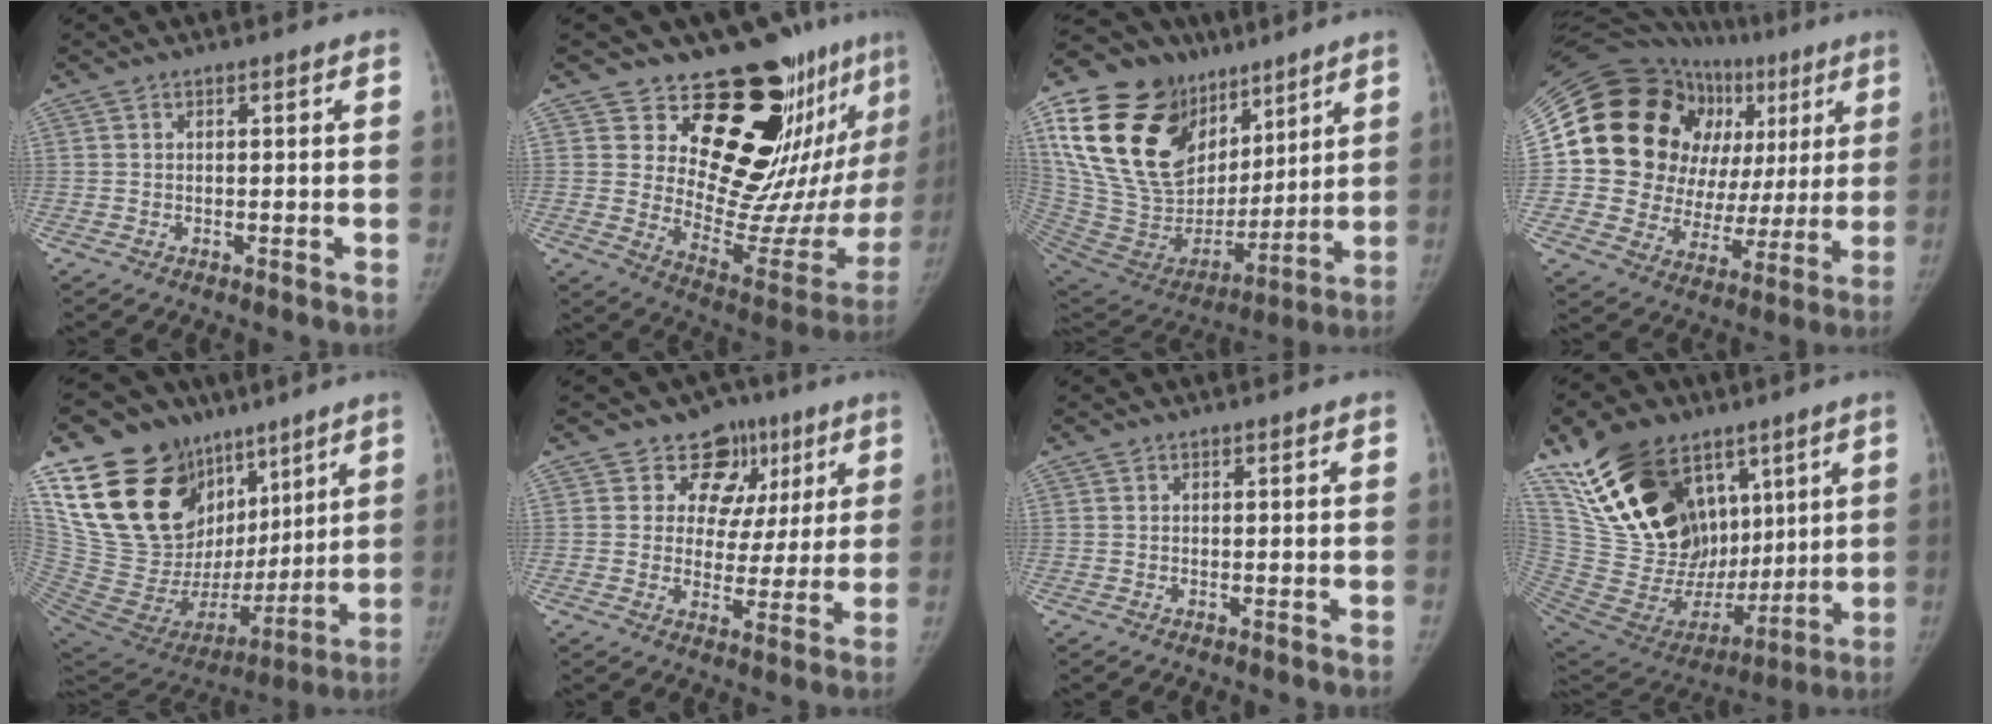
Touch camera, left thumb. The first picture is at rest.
{"total": 23.9, "force": [16.0, 10.2, 14.6], "torque": [-0.157, -0.124, 0.236]}
{"total": 31.4, "force": [15.1, 19.8, 19.2], "torque": [-0.340, -0.008, 0.288]}
{"total": 30.3, "force": [8.1, 20.2, 21.1], "torque": [-0.273, 0.046, 0.144]}
{"total": 32.4, "force": [12.7, 20.5, 21.6], "torque": [-0.356, 0.001, 0.241]}
{"total": 10.8, "force": [5.5, 9.0, 2.4], "torque": [0.026, -0.006, 0.069]}
{"total": 0.0}
{"total": 30.0, "force": [13.6, 18.5, 19.3], "torque": [-0.329, -0.015, 0.261]}